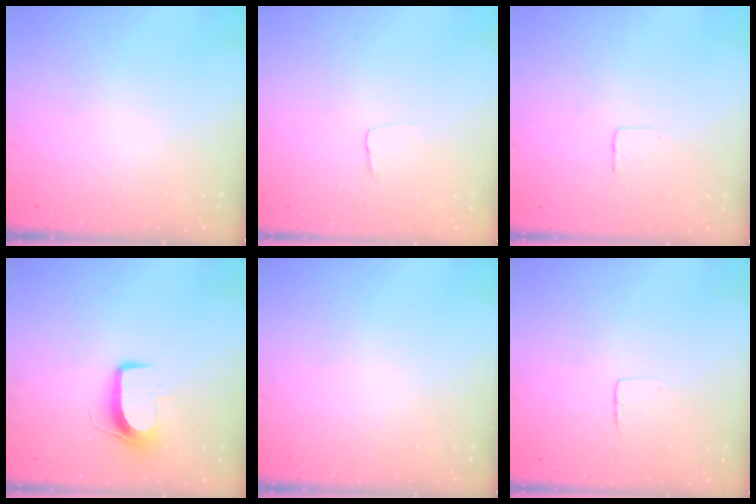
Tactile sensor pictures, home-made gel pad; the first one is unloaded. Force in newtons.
{"total": 3.2, "press": 3.2, "slide": 0.2}
{"total": 2.7, "press": 2.7, "slide": 0.1}
{"total": 9.9, "press": 9.8, "slide": 1.1}
{"total": 0.0}
{"total": 4.5, "press": 4.5, "slide": 0.4}